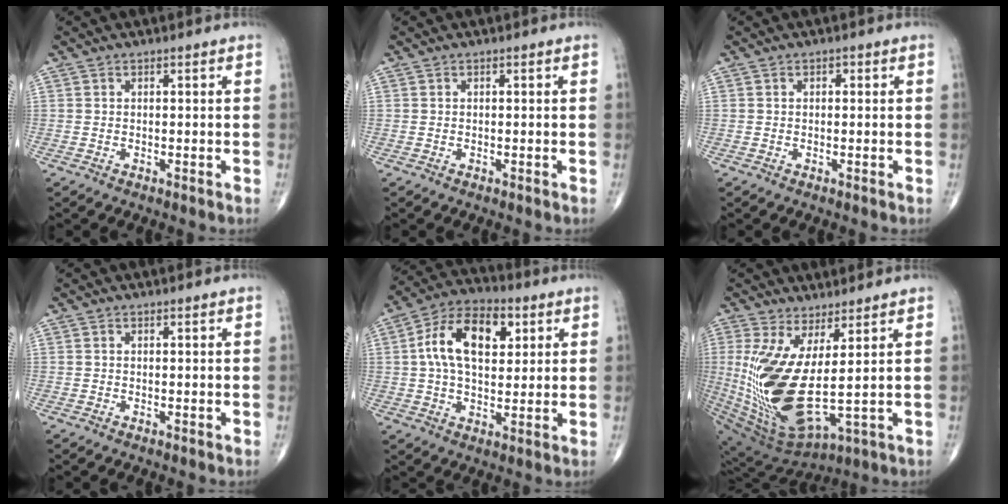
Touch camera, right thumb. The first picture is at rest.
{"total": 0.0}
{"total": 0.6, "force": [0.1, 0.5, 0.3], "torque": [0.000, 0.001, -0.001]}
{"total": 0.0}
{"total": 14.4, "force": [3.6, 8.4, 11.2], "torque": [-0.181, 0.012, 0.056]}
{"total": 17.8, "force": [1.8, 6.0, 16.7], "torque": [-0.361, -0.046, 0.058]}